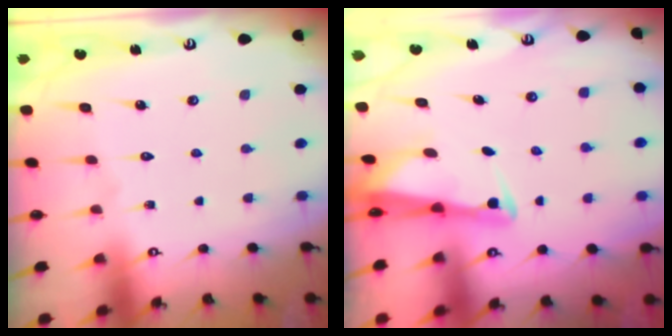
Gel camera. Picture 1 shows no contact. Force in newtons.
{"total": 2.8, "press": 2.7, "slide": 0.6}